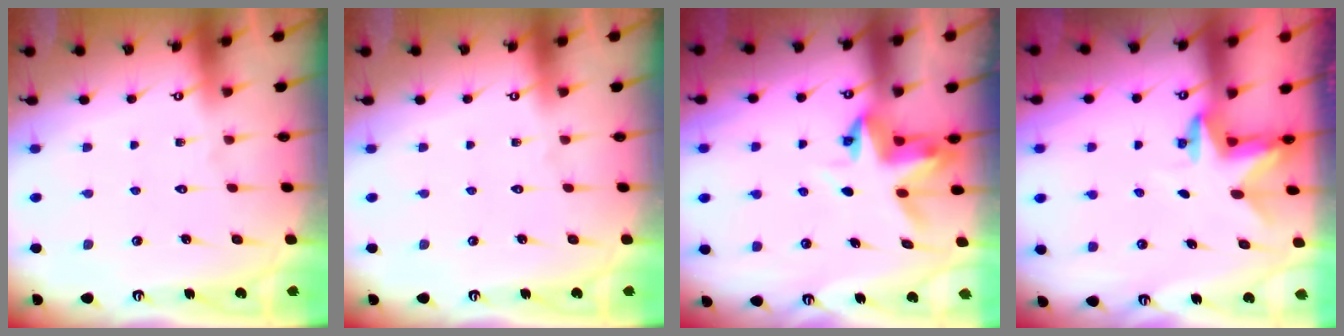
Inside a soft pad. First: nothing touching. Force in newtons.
{"total": 0.0}
{"total": 4.7, "press": 4.7, "slide": 0.2}
{"total": 2.4, "press": 2.3, "slide": 0.4}